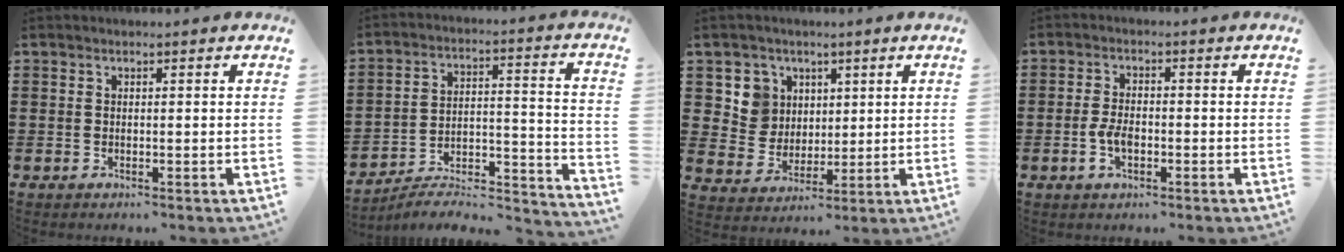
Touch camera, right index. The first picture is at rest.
{"total": 5.1, "force": [-4.5, 1.6, 1.7], "torque": [-0.029, 0.000, -0.091]}
{"total": 7.1, "force": [2.9, 6.5, 0.6], "torque": [-0.043, 0.008, 0.056]}
{"total": 3.3, "force": [-1.1, 1.6, 2.7], "torque": [-0.067, -0.005, -0.022]}